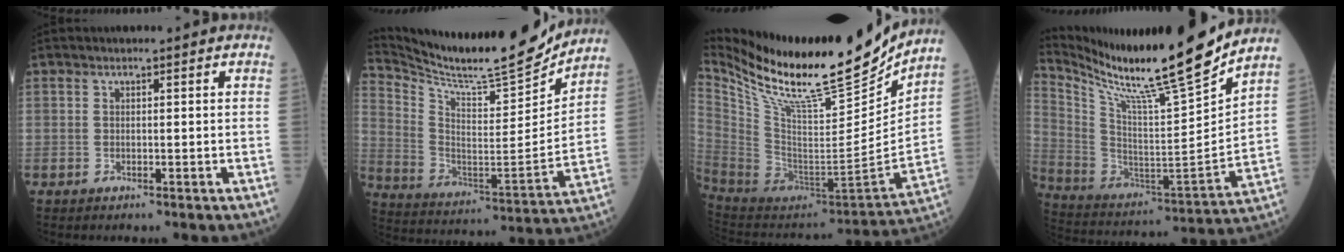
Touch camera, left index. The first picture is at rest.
{"total": 20.7, "force": [19.3, 0.9, 7.2], "torque": [-0.152, -0.057, 0.309]}
{"total": 27.6, "force": [22.9, 3.3, 15.0], "torque": [-0.273, -0.050, 0.380]}
{"total": 22.3, "force": [18.9, -1.4, 11.7], "torque": [-0.219, -0.057, 0.319]}